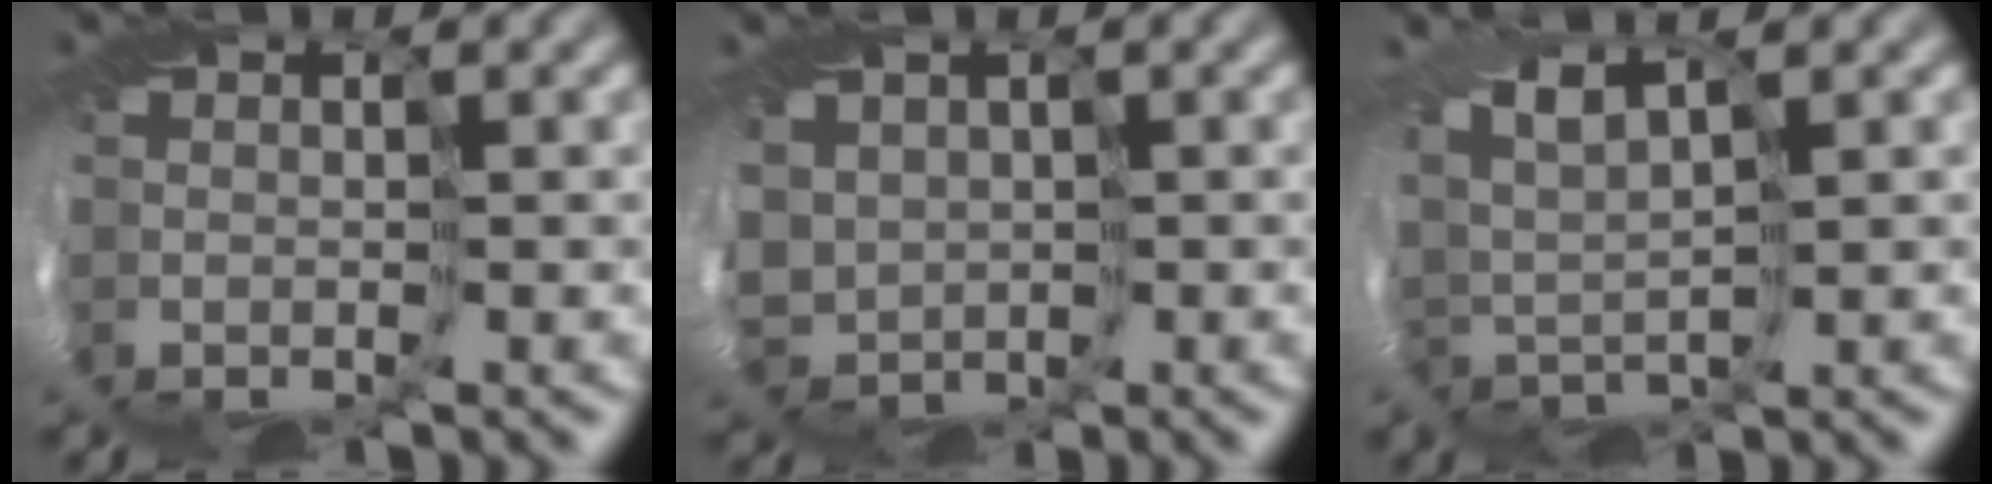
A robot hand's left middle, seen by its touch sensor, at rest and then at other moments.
{"total": 3.3, "force": [1.2, 3.1, 0.2], "torque": [-0.037, 0.005, 0.034]}
{"total": 2.7, "force": [2.7, 0.1, 0.2], "torque": [-0.026, 0.010, 0.055]}